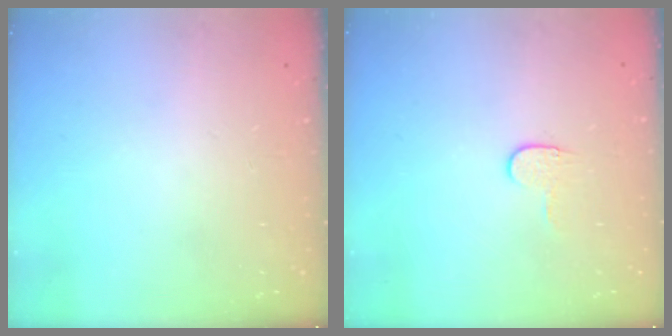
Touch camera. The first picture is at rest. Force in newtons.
{"total": 3.8, "press": 3.8, "slide": 0.3}